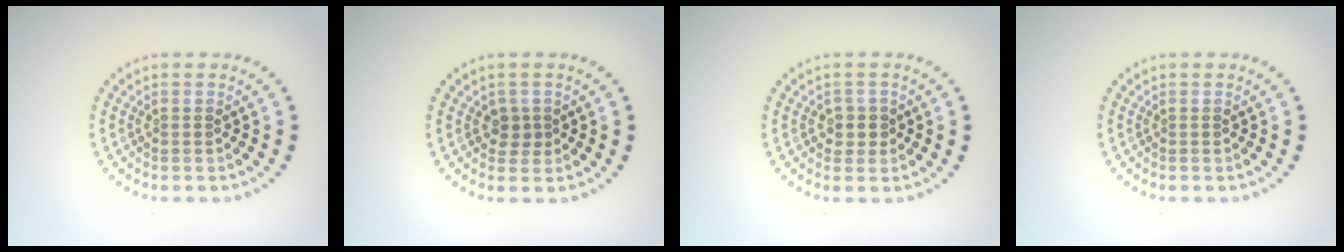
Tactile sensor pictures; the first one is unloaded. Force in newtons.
{"total": 1.5, "press": 1.2, "slide": 0.9}
{"total": 1.6, "press": 1.5, "slide": 0.6}
{"total": 0.0}